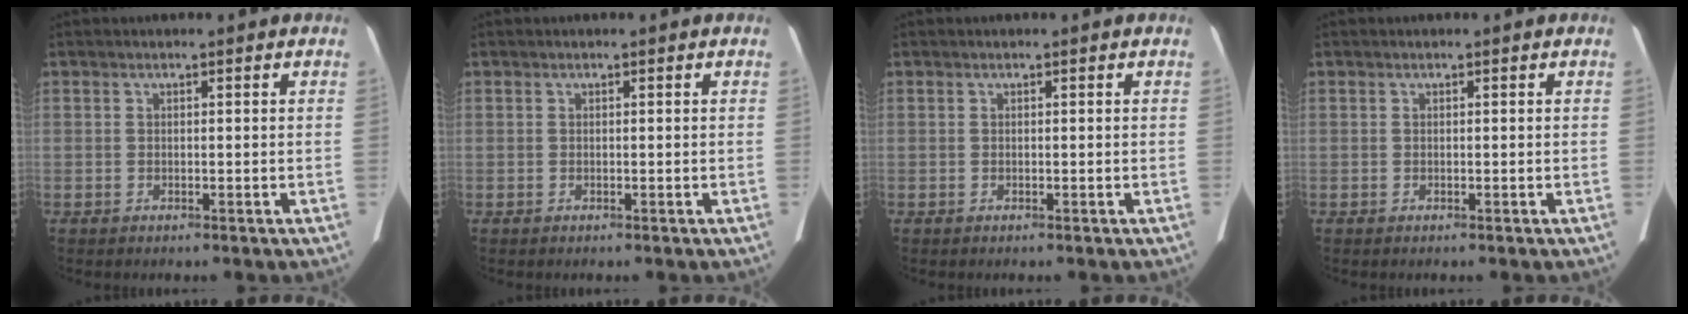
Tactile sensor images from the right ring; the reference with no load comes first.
{"total": 0.0}
{"total": 0.0}
{"total": 0.0}